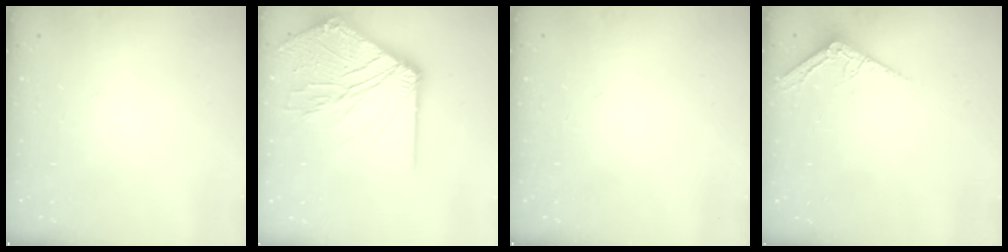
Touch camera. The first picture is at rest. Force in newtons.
{"total": 19.9, "press": 19.8, "slide": 2.6}
{"total": 0.0}
{"total": 3.2, "press": 3.2, "slide": 0.3}